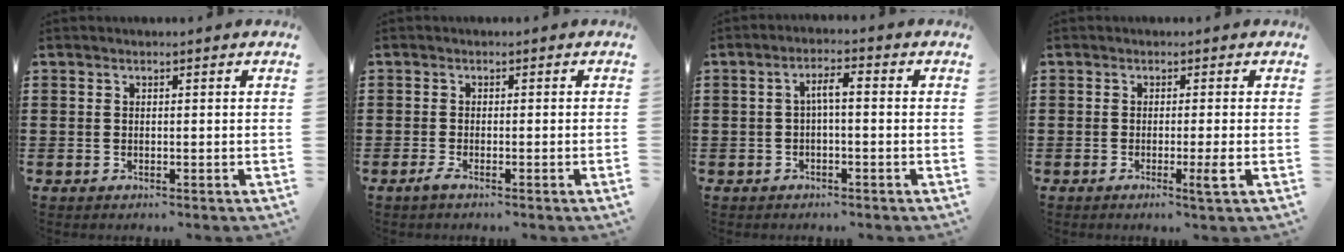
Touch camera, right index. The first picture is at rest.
{"total": 1.4, "force": [-0.8, -0.2, 1.1], "torque": [-0.026, -0.008, -0.018]}
{"total": 3.1, "force": [-0.3, 0.7, 3.0], "torque": [-0.057, 0.009, -0.010]}
{"total": 2.9, "force": [-1.0, -0.4, 2.7], "torque": [-0.052, -0.017, -0.020]}